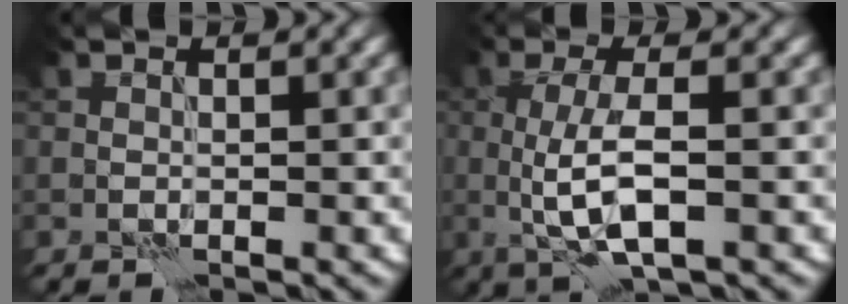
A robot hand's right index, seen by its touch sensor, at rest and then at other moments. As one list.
[{"total": 5.0, "force": [-0.4, 1.4, 4.8], "torque": [-0.096, -0.003, -0.006]}]